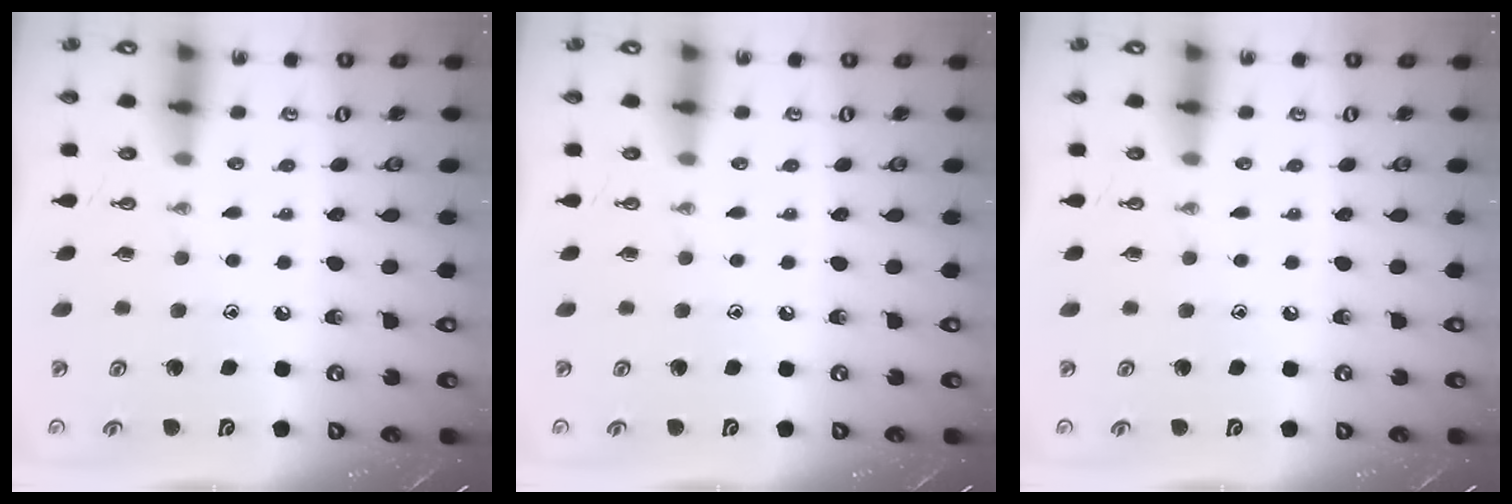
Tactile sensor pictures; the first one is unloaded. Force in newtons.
{"total": 0.0}
{"total": 0.0}